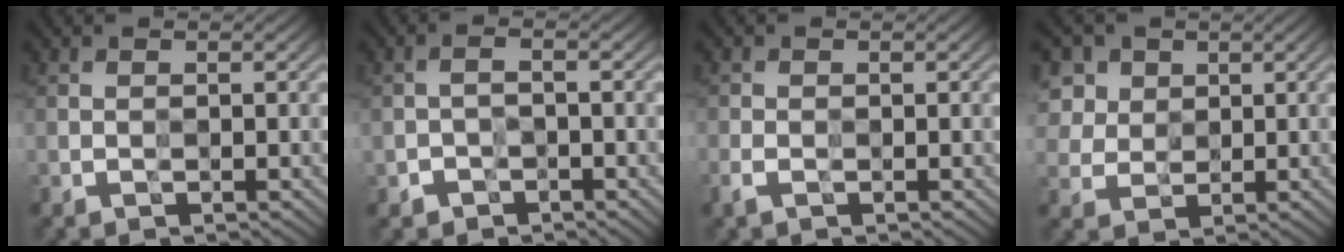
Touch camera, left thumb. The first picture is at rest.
{"total": 2.0, "force": [-1.3, 1.2, 0.8], "torque": [-0.019, 0.002, -0.027]}
{"total": 1.5, "force": [-0.8, 0.8, 0.9], "torque": [-0.026, -0.001, -0.020]}
{"total": 5.3, "force": [2.4, 4.2, 1.9], "torque": [-0.083, 0.001, 0.051]}